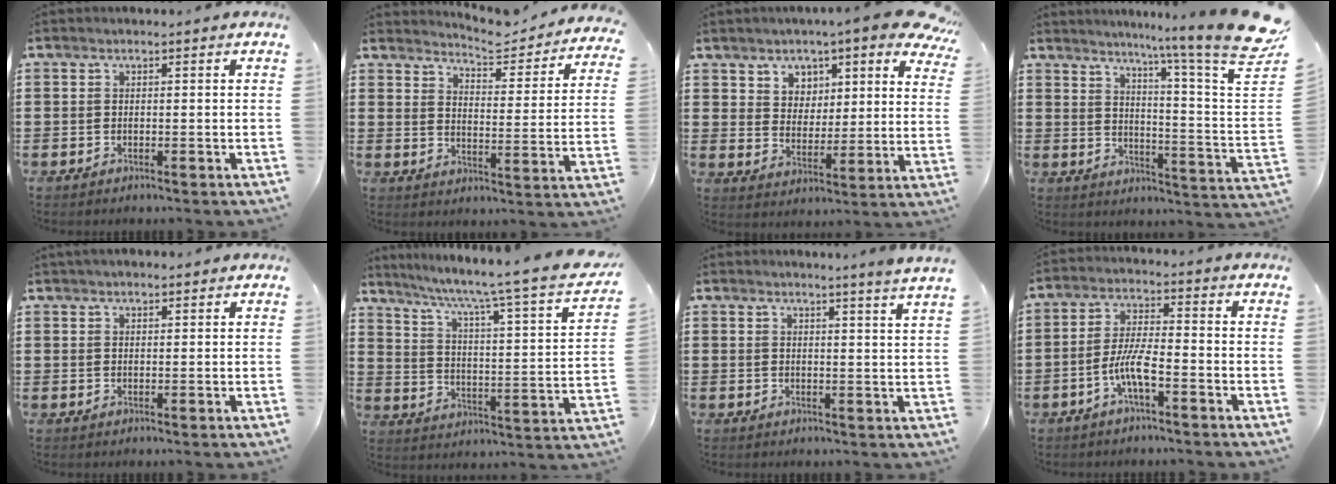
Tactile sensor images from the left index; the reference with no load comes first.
{"total": 4.9, "force": [4.8, 0.1, 1.0], "torque": [-0.030, -0.046, 0.075]}
{"total": 4.9, "force": [3.9, 2.6, 1.6], "torque": [-0.049, -0.024, 0.061]}
{"total": 10.3, "force": [8.1, -1.9, 6.2], "torque": [-0.117, -0.070, 0.123]}
{"total": 1.4, "force": [1.3, 0.4, 0.4], "torque": [-0.010, 0.003, 0.024]}
{"total": 6.2, "force": [4.7, -0.5, 4.1], "torque": [-0.097, -0.048, 0.067]}
{"total": 2.8, "force": [2.4, -1.2, 0.8], "torque": [-0.021, -0.016, 0.043]}
{"total": 6.3, "force": [-2.9, 1.3, 5.4], "torque": [-0.126, -0.008, -0.061]}